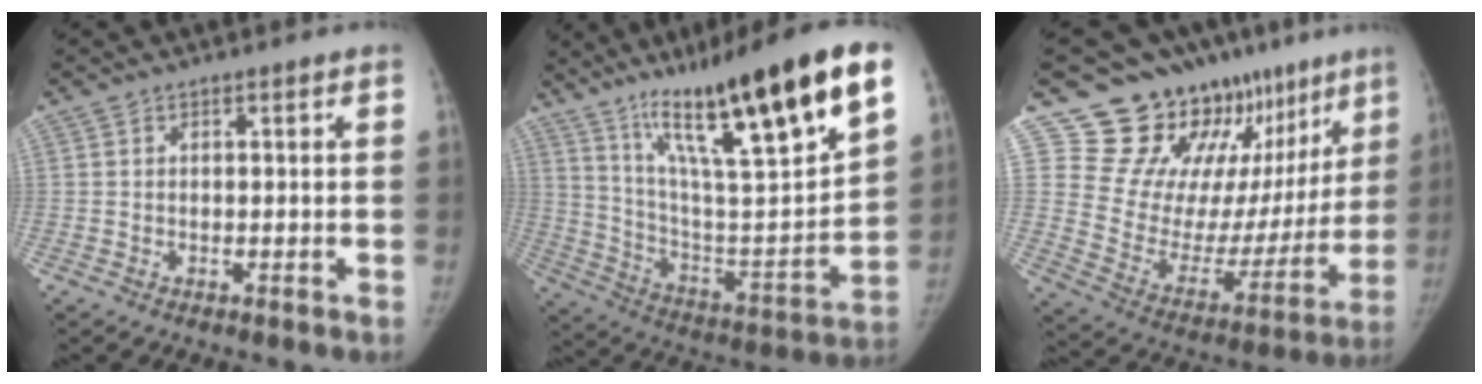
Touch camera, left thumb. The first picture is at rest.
{"total": 29.5, "force": [17.0, 4.8, 23.6], "torque": [-0.365, -0.045, 0.288]}
{"total": 24.0, "force": [16.7, 12.9, 11.4], "torque": [-0.110, -0.093, 0.255]}